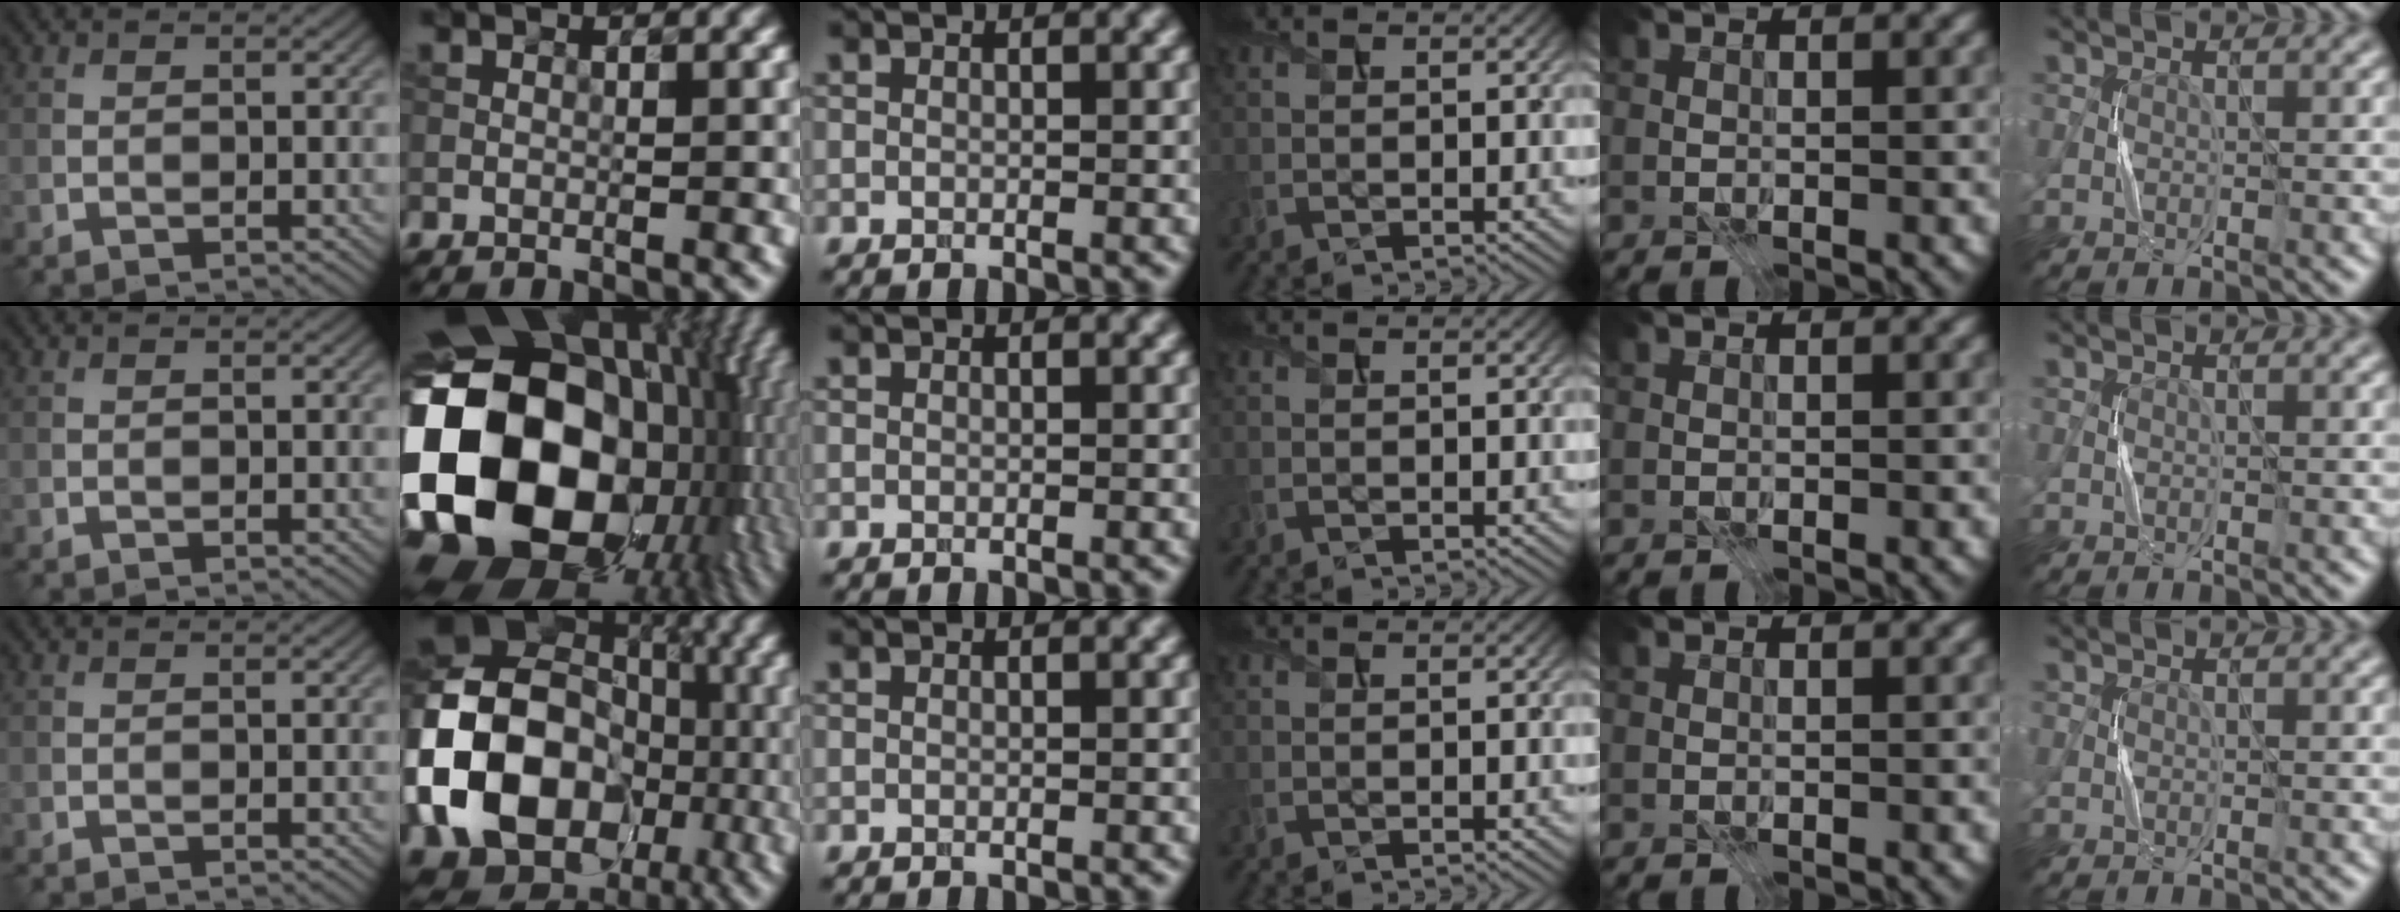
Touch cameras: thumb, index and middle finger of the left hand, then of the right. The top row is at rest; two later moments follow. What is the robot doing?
{"motion": "press", "object": "sticker"}